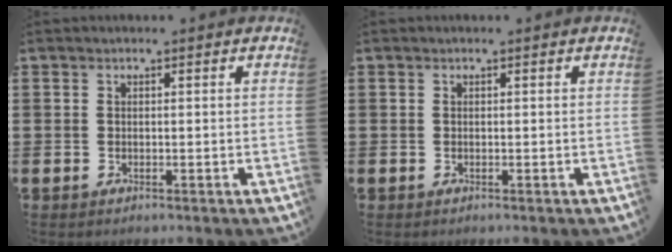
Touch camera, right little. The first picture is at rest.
{"total": 0.0}